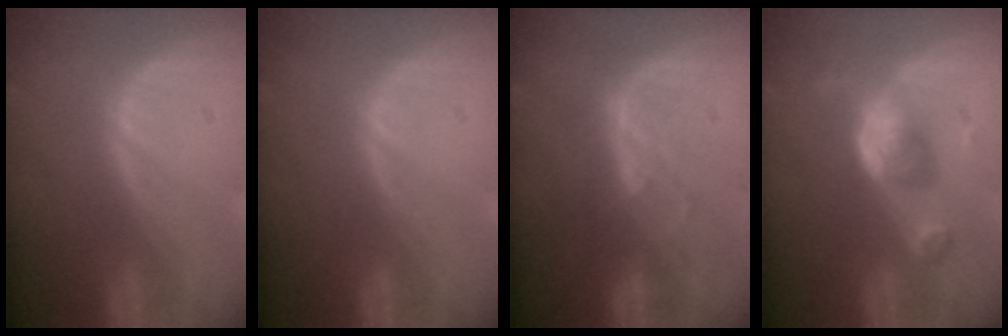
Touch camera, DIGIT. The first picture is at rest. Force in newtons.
{"total": 0.0}
{"total": 3.8, "press": 3.8, "slide": 0.6}
{"total": 5.5, "press": 5.4, "slide": 1.0}